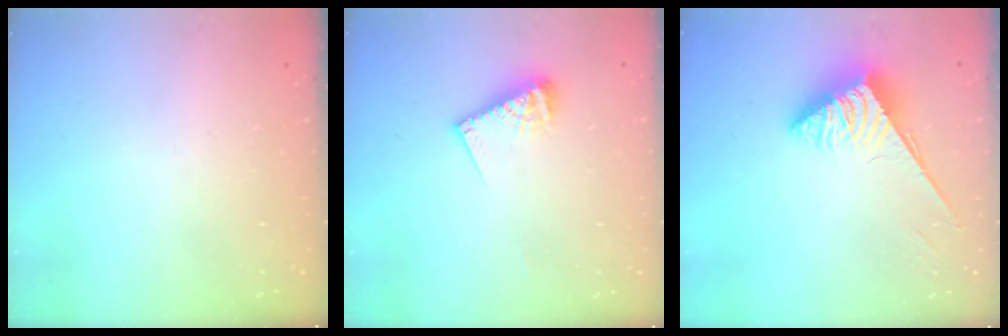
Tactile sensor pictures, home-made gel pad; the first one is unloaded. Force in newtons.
{"total": 9.0, "press": 9.0, "slide": 1.0}
{"total": 3.8, "press": 3.8, "slide": 0.6}